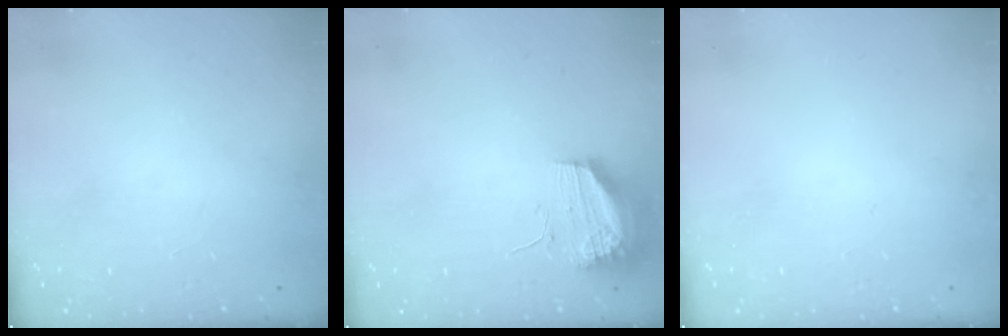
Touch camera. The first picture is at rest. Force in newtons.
{"total": 10.6, "press": 10.5, "slide": 1.3}
{"total": 0.0}